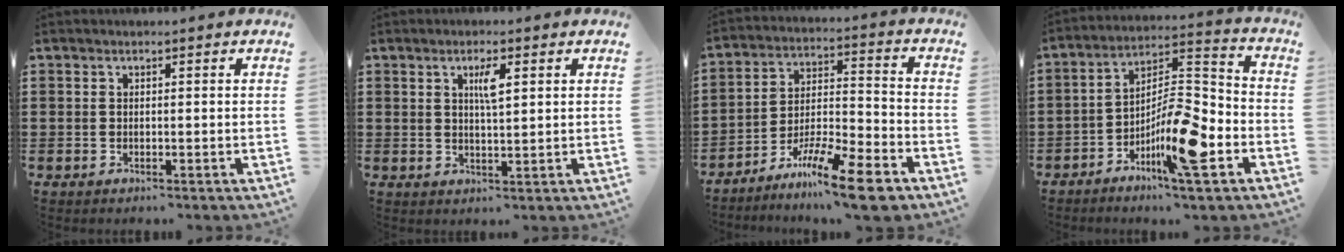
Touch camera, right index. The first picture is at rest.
{"total": 3.2, "force": [1.1, 0.7, 2.9], "torque": [-0.043, 0.001, 0.012]}
{"total": 12.0, "force": [-9.6, 1.0, 7.2], "torque": [-0.121, 0.025, -0.179]}
{"total": 11.9, "force": [-5.8, 2.7, 10.1], "torque": [-0.192, 0.004, -0.106]}